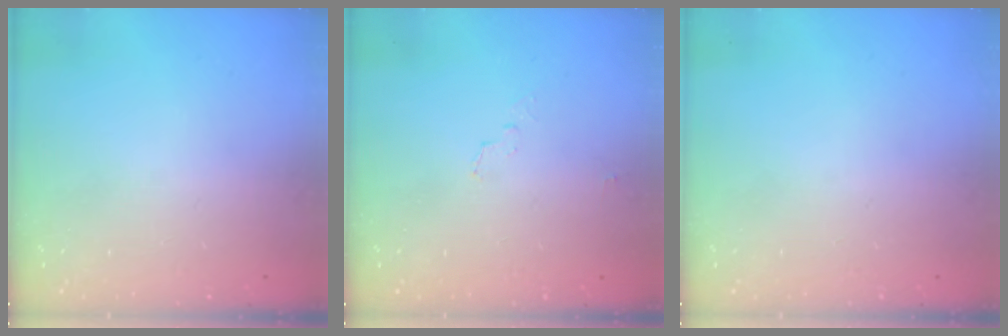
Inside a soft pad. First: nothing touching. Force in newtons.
{"total": 3.3, "press": 2.9, "slide": 1.6}
{"total": 0.0}